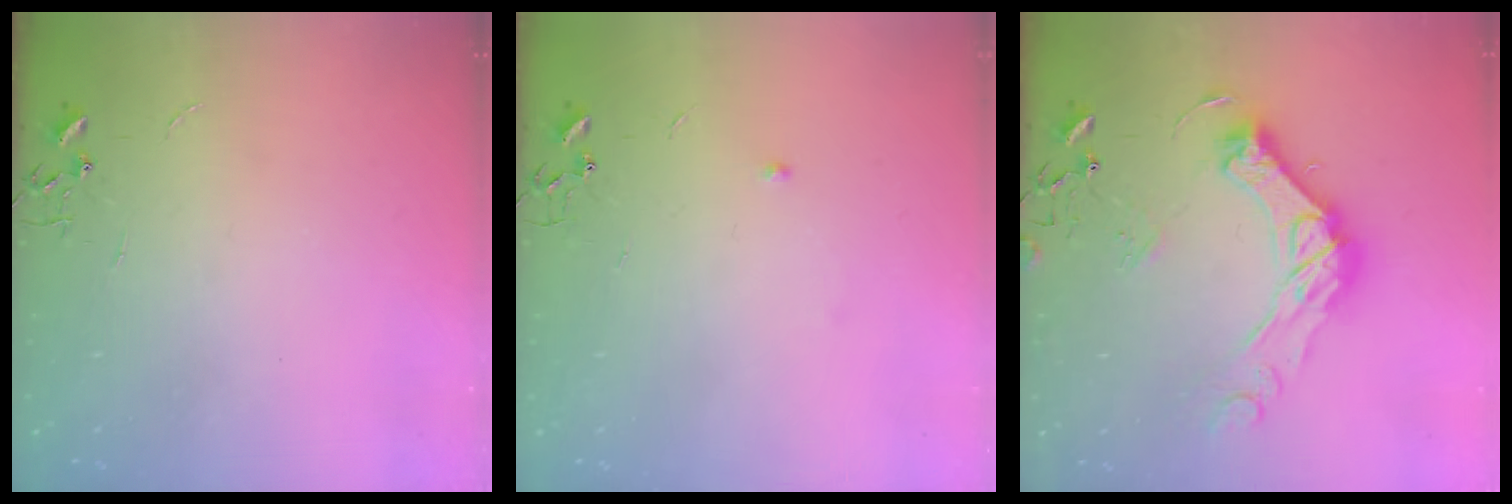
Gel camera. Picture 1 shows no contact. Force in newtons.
{"total": 3.8, "press": 3.7, "slide": 0.9}
{"total": 18.7, "press": 18.6, "slide": 1.4}